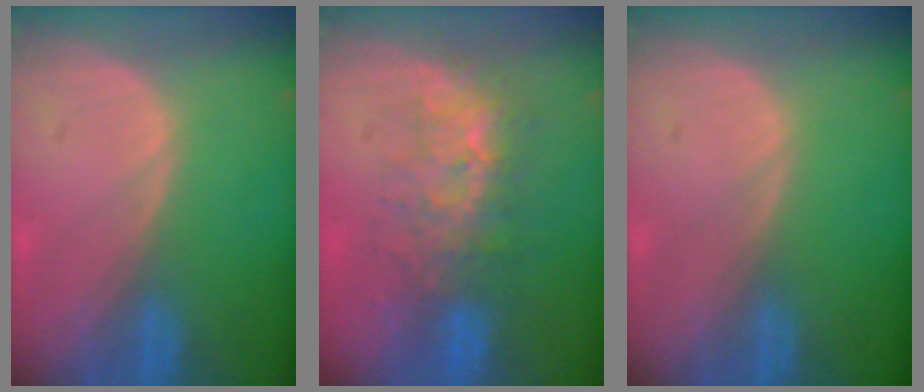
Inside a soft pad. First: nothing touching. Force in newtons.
{"total": 7.6, "press": 7.3, "slide": 2.3}
{"total": 0.0}